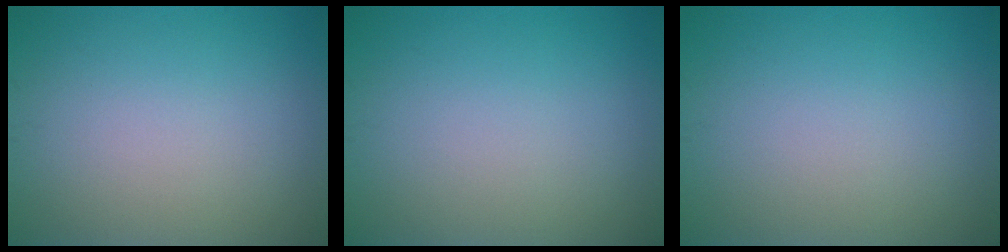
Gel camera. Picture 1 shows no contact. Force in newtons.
{"total": 0.0}
{"total": 0.0}